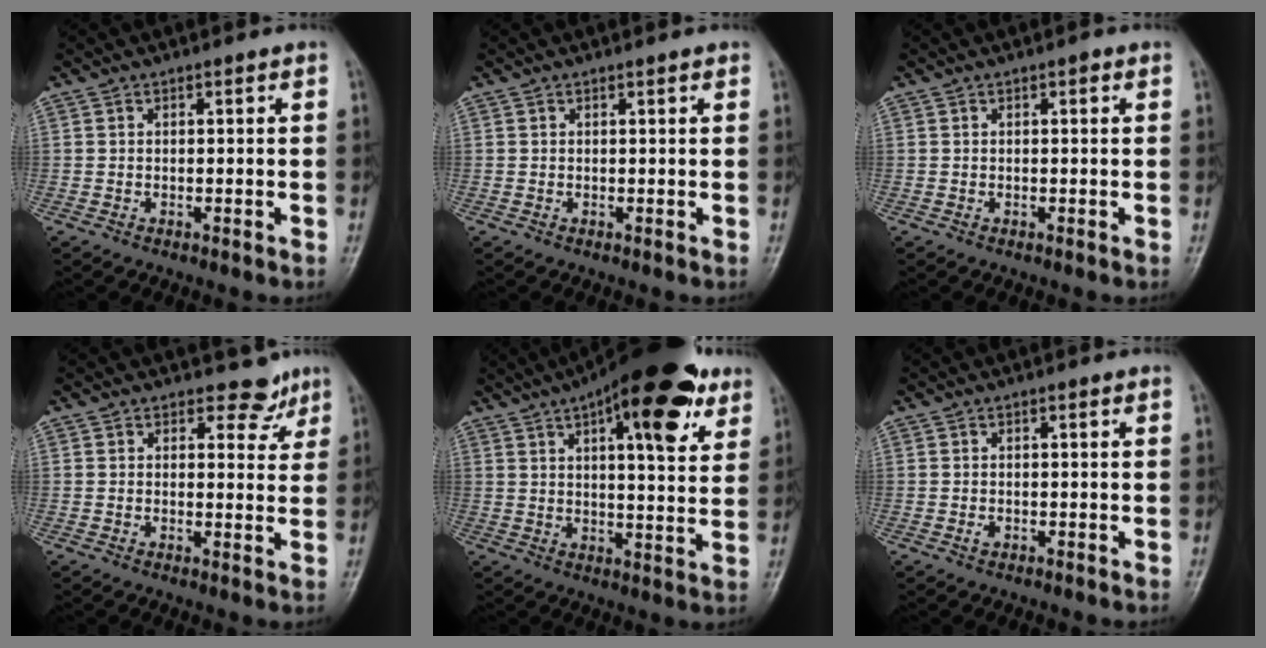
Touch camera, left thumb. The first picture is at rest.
{"total": 0.6, "force": [0.5, 0.2, 0.4], "torque": [-0.006, -0.002, 0.005]}
{"total": 0.7, "force": [0.3, 0.3, 0.5], "torque": [-0.004, 0.001, 0.001]}
{"total": 4.0, "force": [3.1, 2.5, 0.7], "torque": [0.015, -0.023, 0.034]}
{"total": 20.3, "force": [10.6, 7.0, 15.8], "torque": [-0.205, -0.019, 0.149]}
{"total": 0.7, "force": [-0.2, 0.5, 0.4], "torque": [-0.007, 0.000, -0.004]}